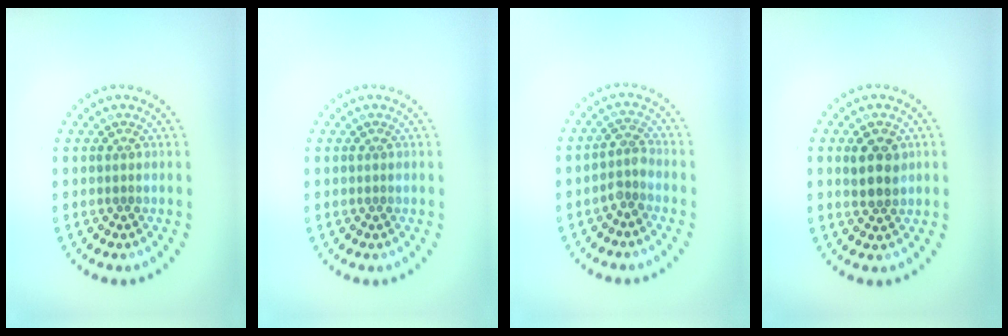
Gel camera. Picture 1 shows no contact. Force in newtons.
{"total": 0.0}
{"total": 1.8, "press": 1.3, "slide": 1.3}
{"total": 2.6, "press": 2.5, "slide": 0.6}